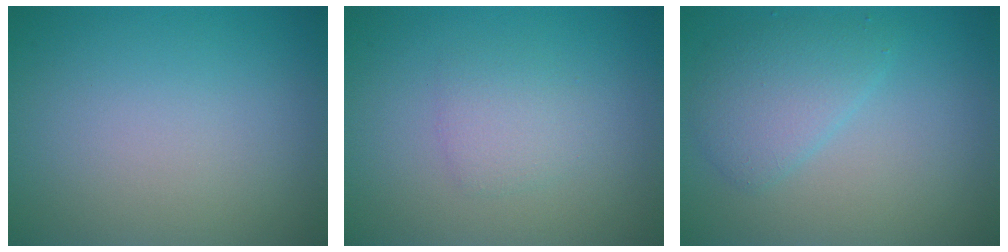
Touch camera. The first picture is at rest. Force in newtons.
{"total": 1.7, "press": 1.7, "slide": 0.0}
{"total": 3.0, "press": 3.0, "slide": 0.2}